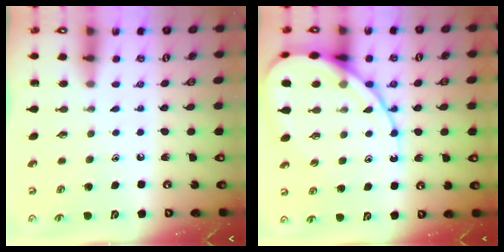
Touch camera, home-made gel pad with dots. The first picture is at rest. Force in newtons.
{"total": 15.5, "press": 15.4, "slide": 1.5}